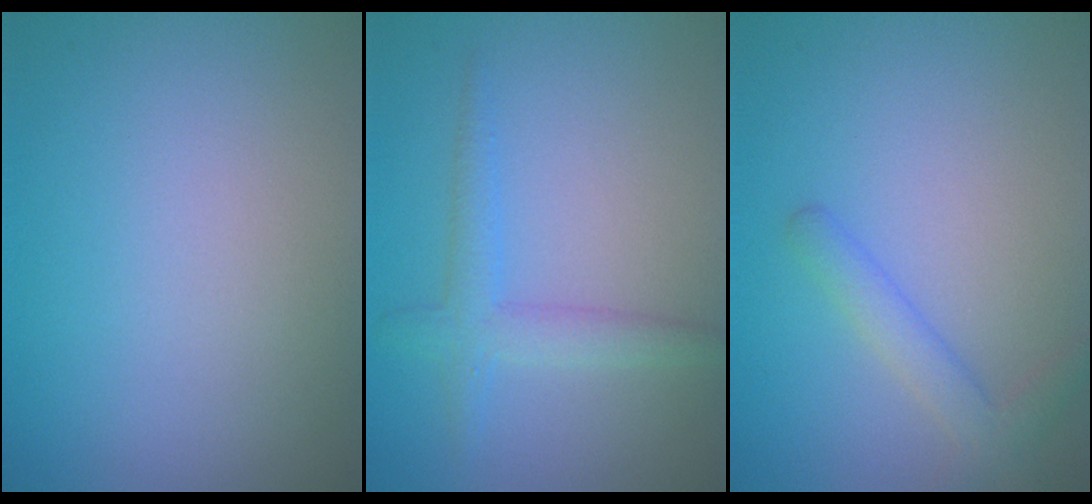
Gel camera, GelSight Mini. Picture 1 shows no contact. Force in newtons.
{"total": 2.0, "press": 2.0, "slide": 0.1}
{"total": 2.3, "press": 2.3, "slide": 0.1}